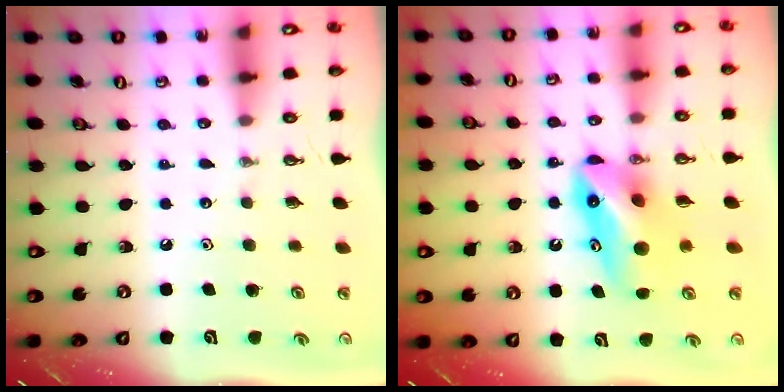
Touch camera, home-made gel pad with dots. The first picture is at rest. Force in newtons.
{"total": 9.4, "press": 8.7, "slide": 3.6}